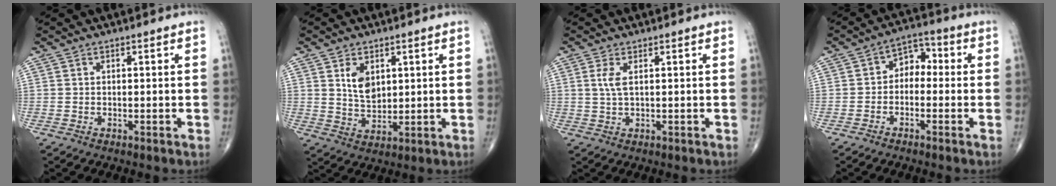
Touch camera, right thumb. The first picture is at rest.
{"total": 7.2, "force": [2.7, 4.6, 4.8], "torque": [-0.065, -0.021, 0.059]}
{"total": 2.6, "force": [0.8, 0.8, 2.4], "torque": [-0.062, 0.001, 0.023]}
{"total": 5.4, "force": [-0.8, 3.9, 3.6], "torque": [-0.028, 0.030, -0.031]}